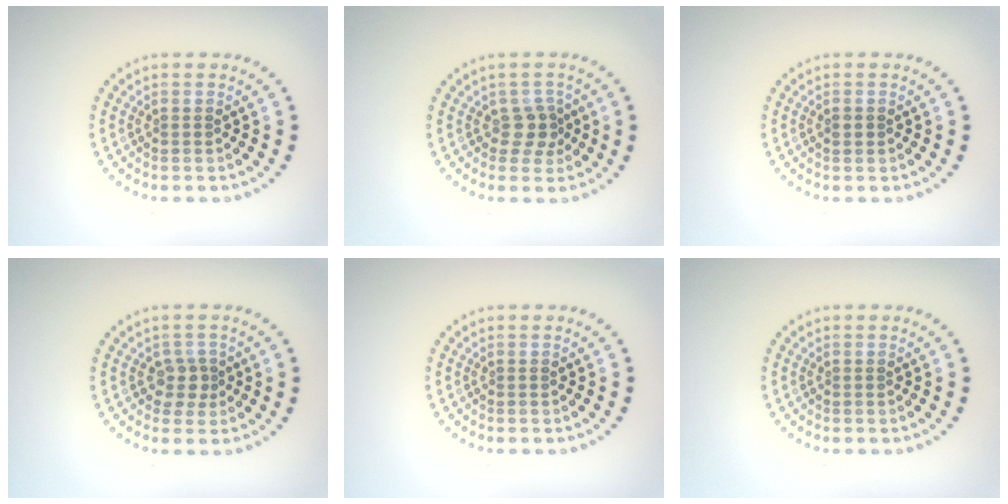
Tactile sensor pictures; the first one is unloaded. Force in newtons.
{"total": 2.0, "press": 1.6, "slide": 1.3}
{"total": 1.0, "press": 0.9, "slide": 0.2}
{"total": 1.9, "press": 1.6, "slide": 0.9}
{"total": 0.0}
{"total": 0.0}